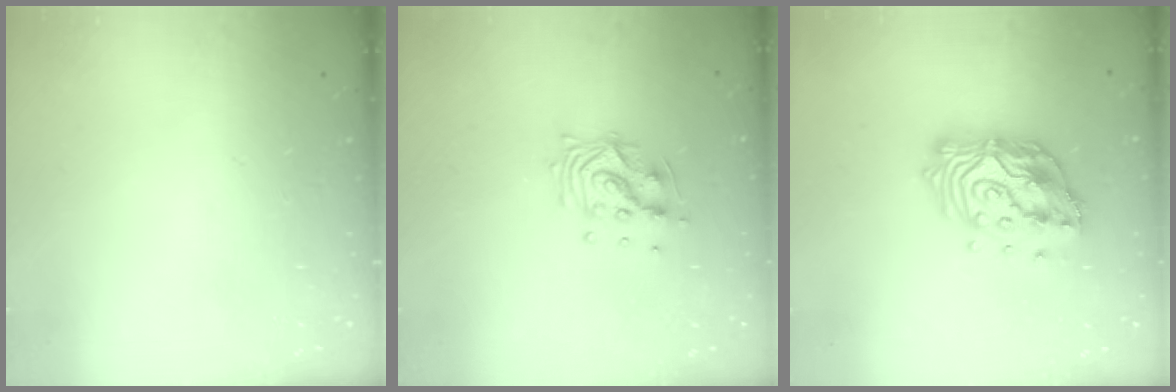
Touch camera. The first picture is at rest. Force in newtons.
{"total": 10.6, "press": 10.6, "slide": 0.5}
{"total": 15.9, "press": 15.8, "slide": 1.5}